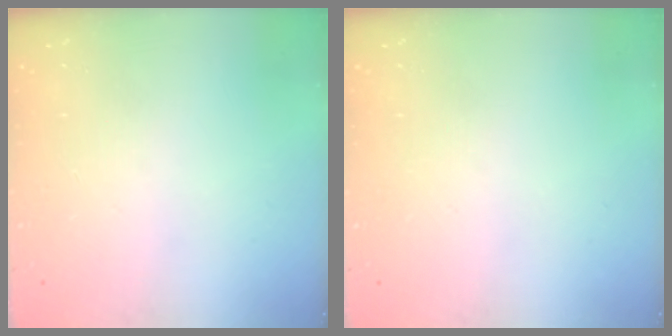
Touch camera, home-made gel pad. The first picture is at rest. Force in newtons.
{"total": 0.0}